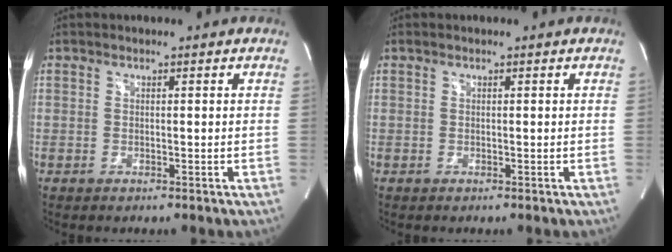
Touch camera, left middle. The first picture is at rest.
{"total": 0.0}